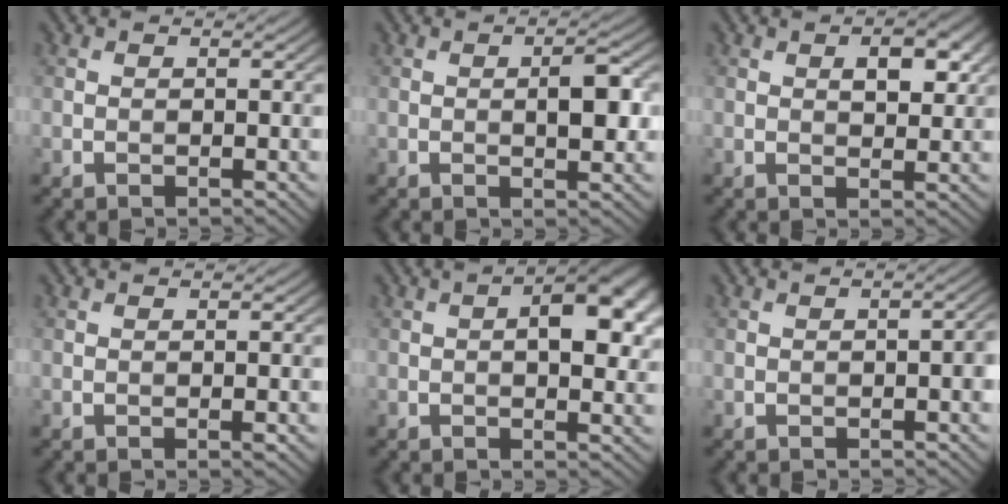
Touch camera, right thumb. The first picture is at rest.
{"total": 3.8, "force": [0.2, 1.3, 3.6], "torque": [-0.057, 0.005, 0.001]}
{"total": 4.3, "force": [1.4, 2.2, 3.4], "torque": [-0.052, 0.000, 0.022]}
{"total": 0.6, "force": [-0.2, 0.0, 0.6], "torque": [-0.010, -0.001, -0.003]}
{"total": 8.0, "force": [1.2, 3.6, 7.0], "torque": [-0.092, 0.009, 0.014]}
{"total": 1.8, "force": [-0.4, 0.4, 1.7], "torque": [-0.023, 0.006, -0.006]}